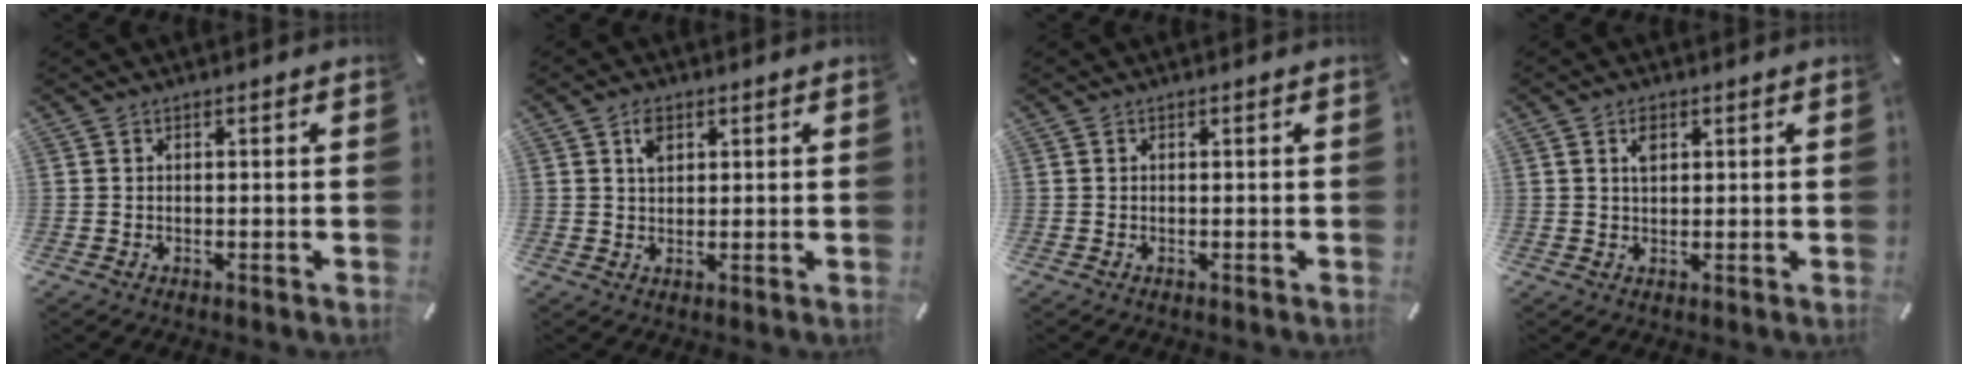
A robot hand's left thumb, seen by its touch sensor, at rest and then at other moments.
{"total": 3.4, "force": [1.6, 2.3, 2.0], "torque": [-0.029, -0.001, 0.024]}
{"total": 0.0}
{"total": 2.9, "force": [1.2, 1.6, 2.0], "torque": [-0.037, 0.002, 0.020]}